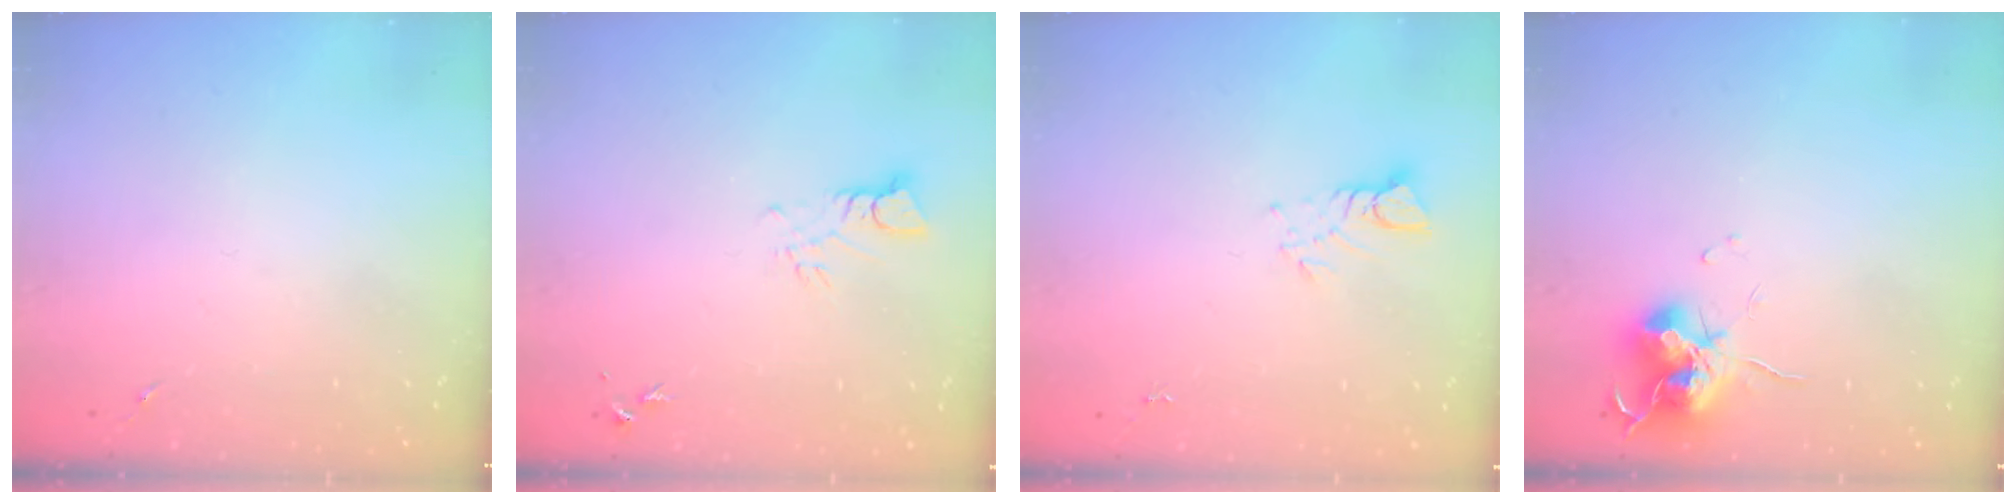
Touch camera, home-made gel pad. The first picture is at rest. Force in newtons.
{"total": 3.4, "press": 3.4, "slide": 0.2}
{"total": 3.5, "press": 3.5, "slide": 0.3}
{"total": 12.6, "press": 12.5, "slide": 1.4}